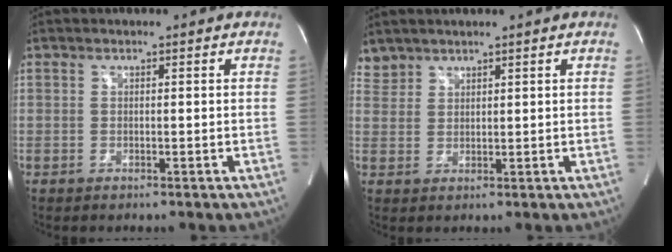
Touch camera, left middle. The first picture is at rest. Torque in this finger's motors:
{"motor_torque": [-0.13, -0.14, -0.11, -0.02]}